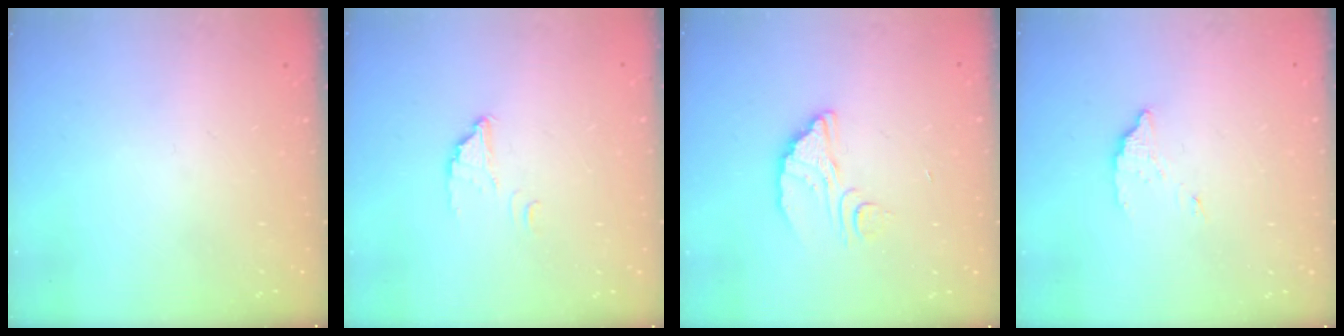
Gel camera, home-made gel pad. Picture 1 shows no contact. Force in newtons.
{"total": 2.7, "press": 2.7, "slide": 0.1}
{"total": 4.9, "press": 4.9, "slide": 0.3}
{"total": 2.8, "press": 2.8, "slide": 0.2}